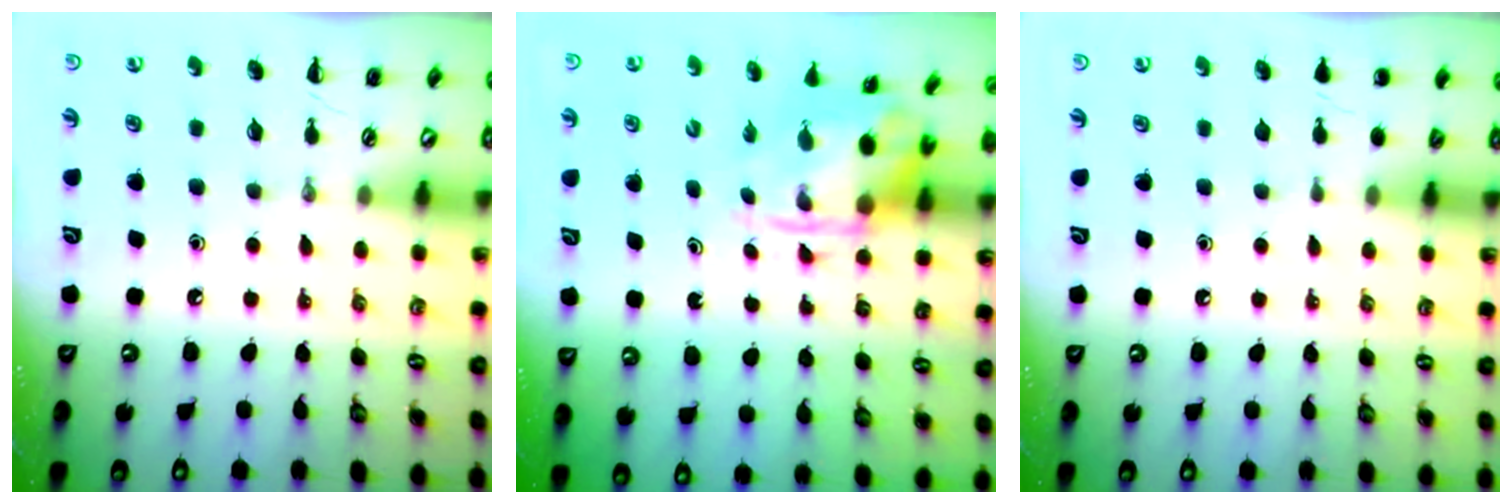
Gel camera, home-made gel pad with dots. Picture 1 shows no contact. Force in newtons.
{"total": 3.6, "press": 3.5, "slide": 0.8}
{"total": 1.2, "press": 1.2, "slide": 0.1}